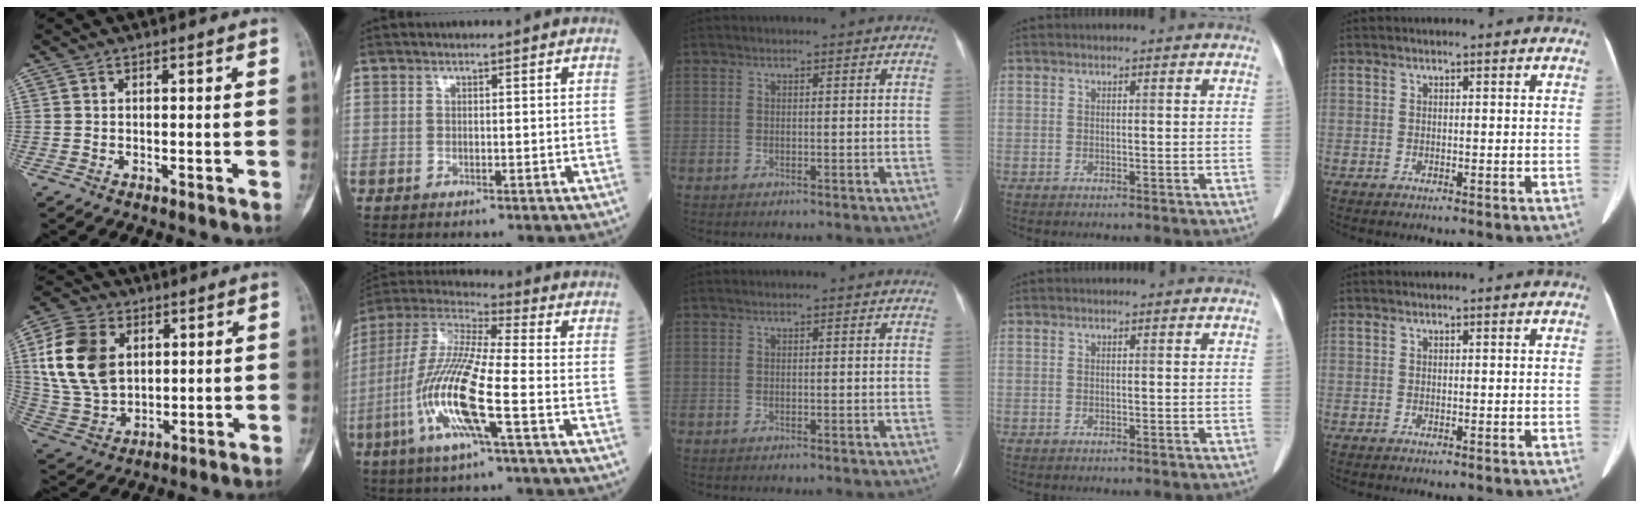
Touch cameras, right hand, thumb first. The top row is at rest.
{"thumb": {"total": 16.0, "force": [4.0, 11.4, 10.5], "torque": [-0.192, -0.006, 0.083]}, "index": {"total": 15.3, "force": [-4.9, 0.9, 14.5], "torque": [-0.311, -0.010, -0.103]}}